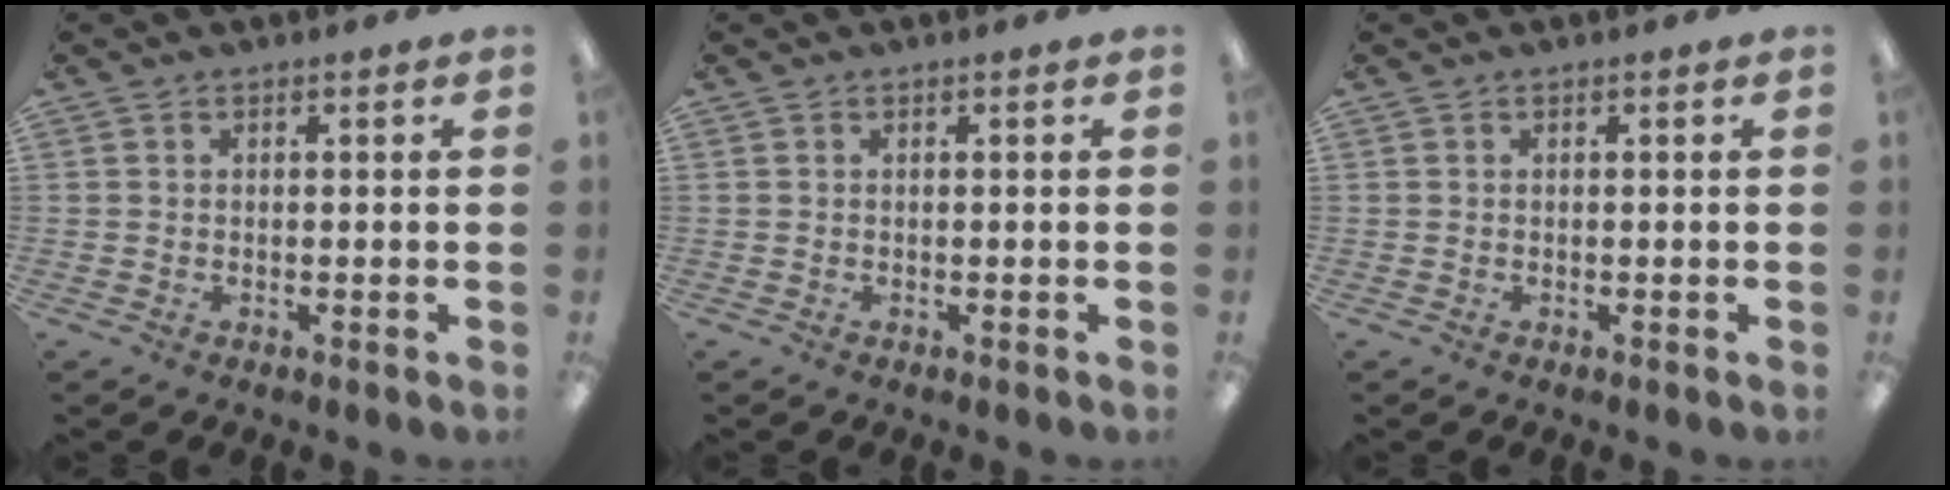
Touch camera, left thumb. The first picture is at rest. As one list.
[{"total": 0.0}, {"total": 0.0}]